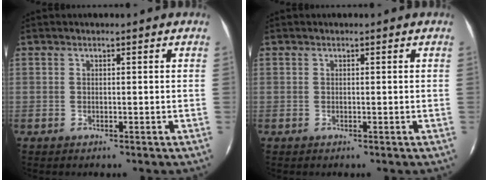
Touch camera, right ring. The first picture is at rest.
{"total": 0.0}